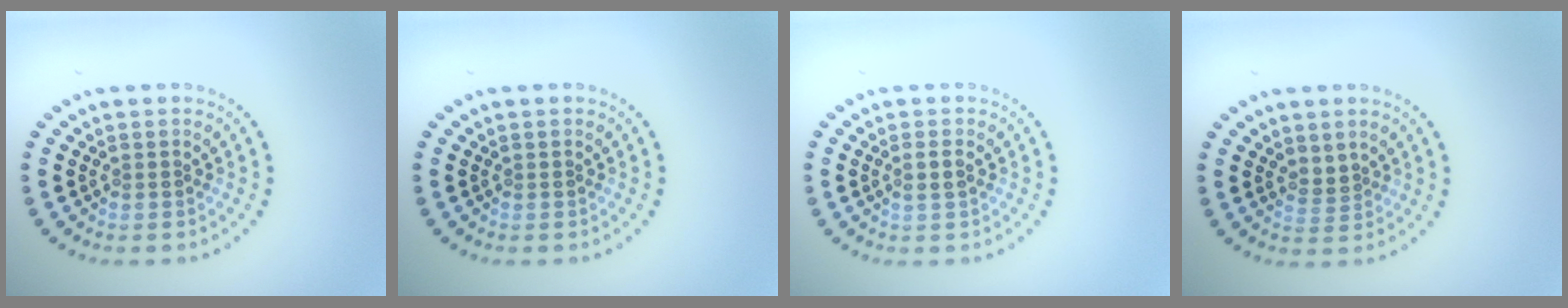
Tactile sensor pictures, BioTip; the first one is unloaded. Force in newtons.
{"total": 0.0}
{"total": 1.2, "press": 1.1, "slide": 0.6}
{"total": 1.1, "press": 0.8, "slide": 0.8}